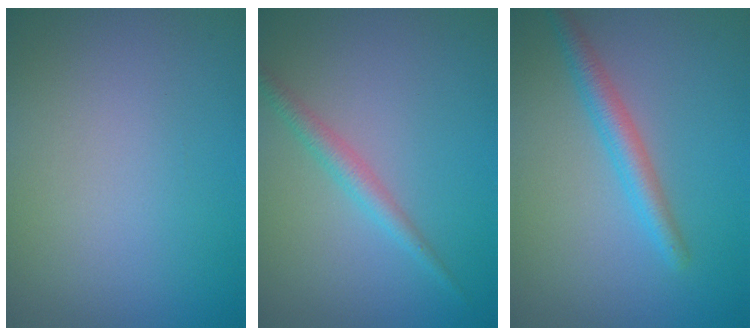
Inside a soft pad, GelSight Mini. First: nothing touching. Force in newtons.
{"total": 1.9, "press": 1.9, "slide": 0.1}
{"total": 2.7, "press": 2.7, "slide": 0.1}